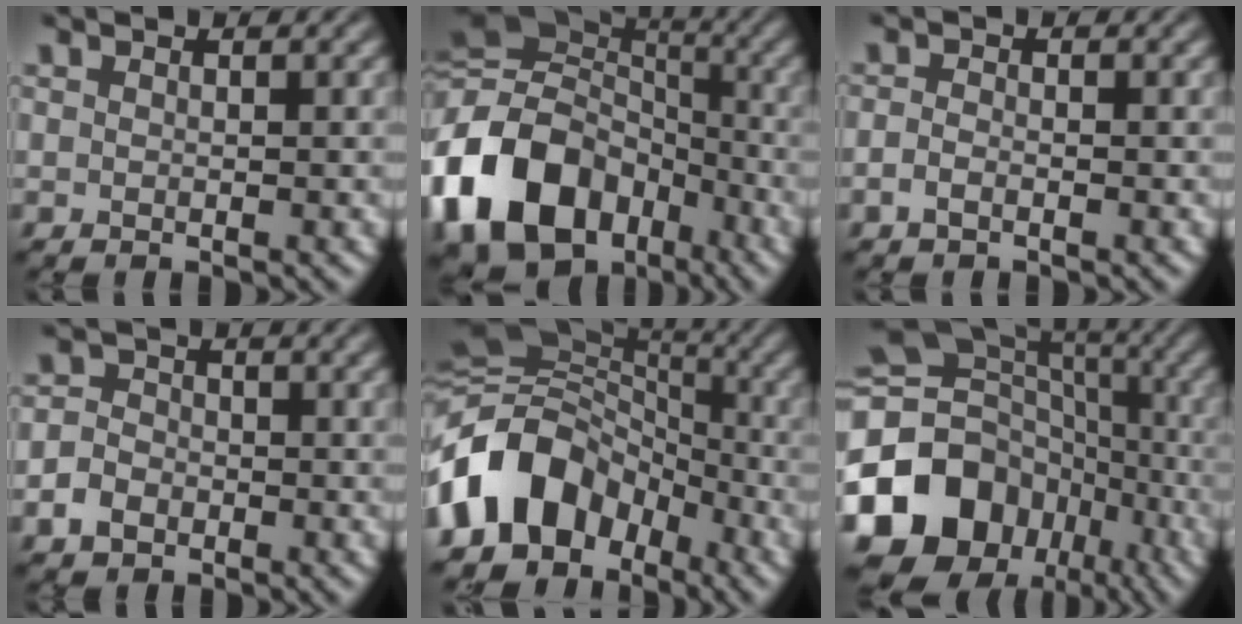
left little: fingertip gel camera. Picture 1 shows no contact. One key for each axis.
{"total": 17.3, "fx": -5.9, "fy": 12.9, "fz": 9.8, "tx": -0.247, "ty": -0.011, "tz": -0.121}
{"total": 1.0, "fx": -0.6, "fy": 0.4, "fz": 0.7, "tx": -0.018, "ty": -0.001, "tz": -0.015}
{"total": 2.7, "fx": -1.1, "fy": 2.2, "fz": 1.1, "tx": -0.020, "ty": 0.003, "tz": -0.026}
{"total": 10.6, "fx": -4.3, "fy": 8.1, "fz": 5.2, "tx": -0.092, "ty": 0.019, "tz": -0.101}
{"total": 18.4, "fx": -6.9, "fy": 14.9, "fz": 8.2, "tx": -0.190, "ty": -0.005, "tz": -0.113}